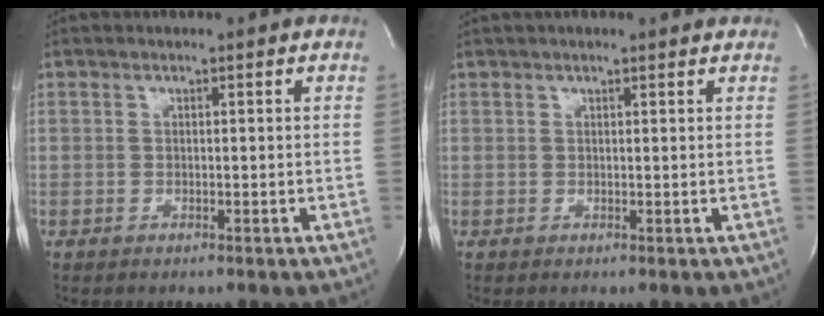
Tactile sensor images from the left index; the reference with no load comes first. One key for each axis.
{"total": 4.4, "fx": 3.9, "fy": 0.7, "fz": 1.8, "tx": -0.026, "ty": 0.030, "tz": 0.046}